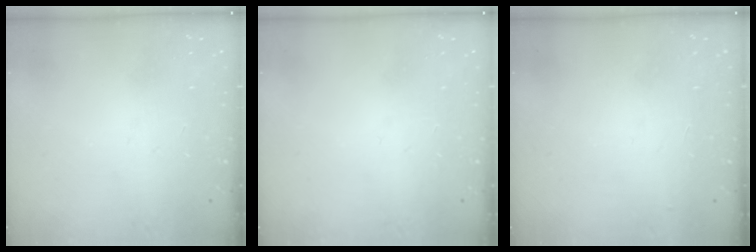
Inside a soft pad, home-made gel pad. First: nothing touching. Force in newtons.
{"total": 0.0}
{"total": 2.9, "press": 2.9, "slide": 0.1}